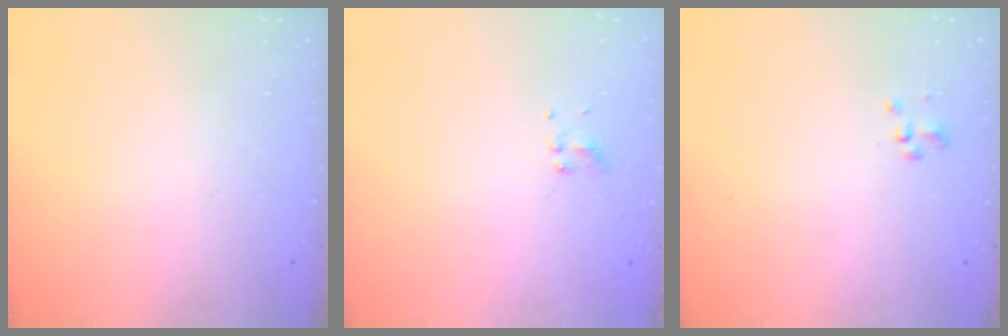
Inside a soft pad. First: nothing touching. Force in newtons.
{"total": 2.8, "press": 2.4, "slide": 1.5}
{"total": 1.8, "press": 1.7, "slide": 0.5}